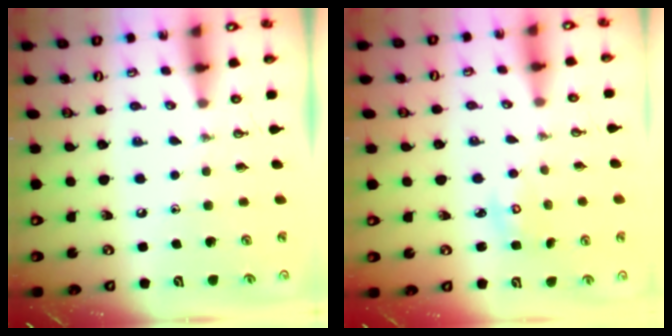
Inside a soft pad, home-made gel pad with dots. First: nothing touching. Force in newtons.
{"total": 2.6, "press": 2.6, "slide": 0.2}